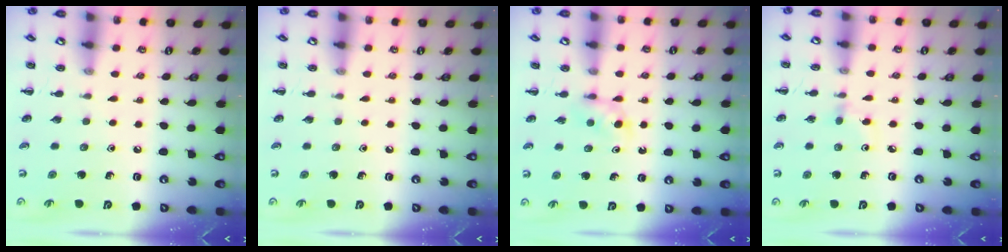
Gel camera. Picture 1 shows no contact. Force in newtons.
{"total": 0.0}
{"total": 2.9, "press": 2.6, "slide": 1.2}
{"total": 2.9, "press": 2.6, "slide": 1.2}